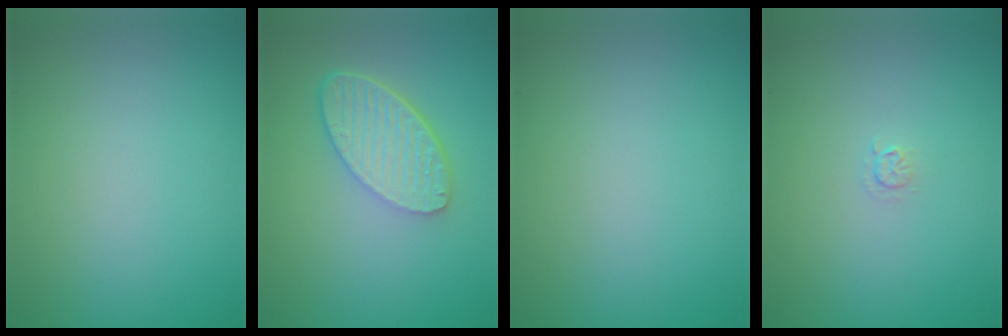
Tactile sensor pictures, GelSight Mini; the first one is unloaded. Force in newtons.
{"total": 5.6, "press": 4.2, "slide": 3.8}
{"total": 0.0}
{"total": 0.7, "press": 0.3, "slide": 0.6}